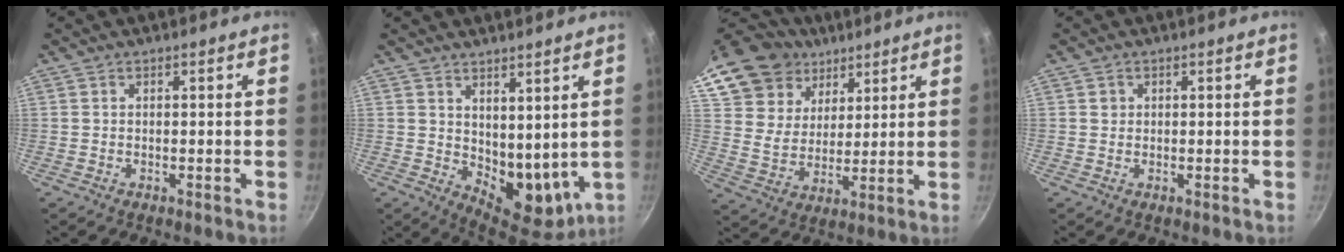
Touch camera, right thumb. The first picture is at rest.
{"total": 10.7, "force": [4.0, 6.3, 7.7], "torque": [-0.081, -0.046, 0.081]}
{"total": 18.6, "force": [12.0, 13.0, 5.7], "torque": [-0.111, -0.018, 0.225]}
{"total": 1.0, "force": [0.3, 0.9, 0.2], "torque": [0.001, 0.003, 0.003]}